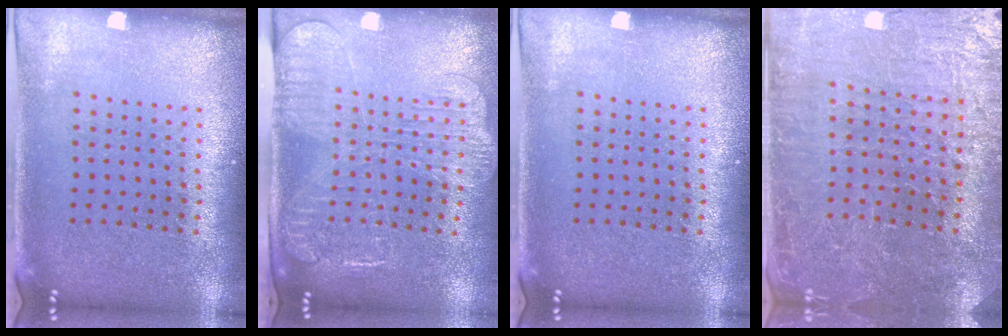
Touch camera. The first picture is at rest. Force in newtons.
{"total": 2.5, "press": 2.0, "slide": 1.4}
{"total": 0.0}
{"total": 3.3, "press": 3.3, "slide": 0.5}